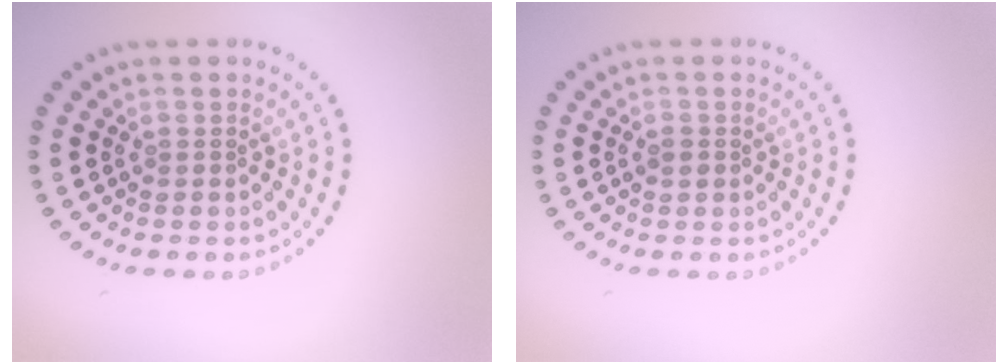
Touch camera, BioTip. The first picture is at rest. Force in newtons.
{"total": 1.1, "press": 1.1, "slide": 0.2}